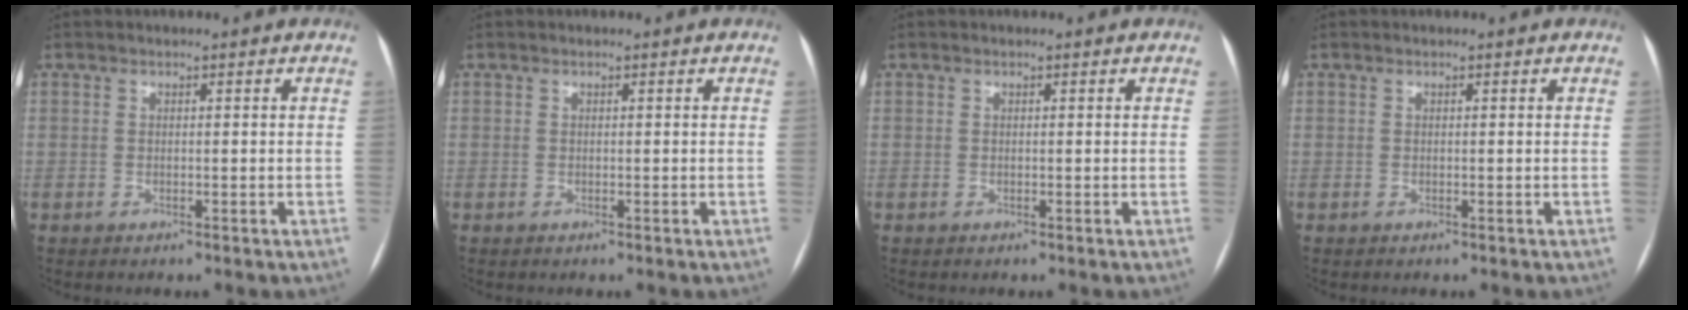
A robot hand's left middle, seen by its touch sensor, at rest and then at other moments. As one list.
[{"total": 0.0}, {"total": 0.0}, {"total": 0.0}]